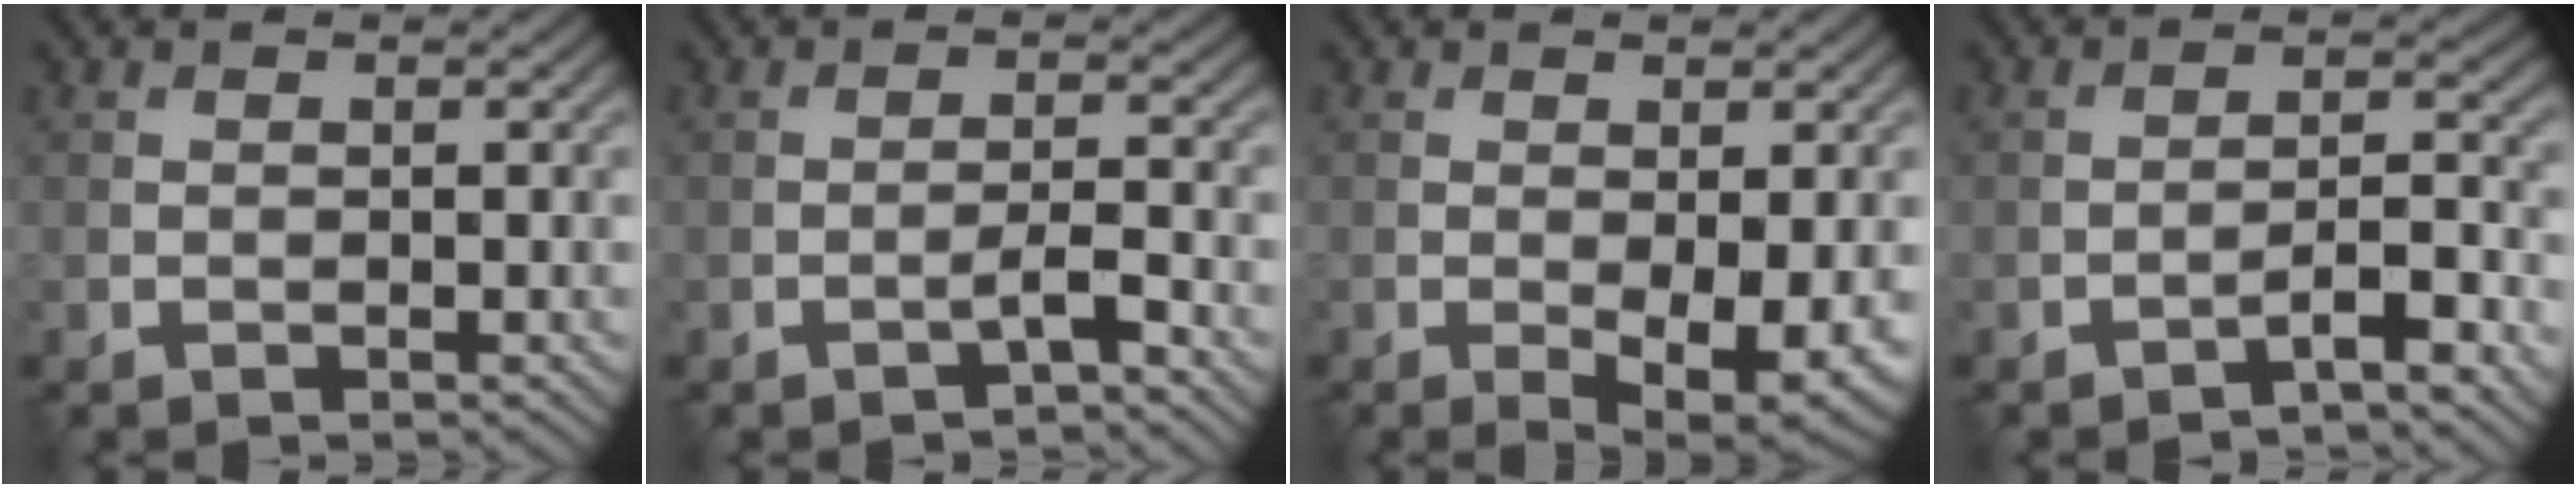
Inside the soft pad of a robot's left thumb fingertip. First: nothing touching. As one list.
[{"total": 2.3, "force": [-1.5, 0.2, 1.7], "torque": [-0.029, 0.012, -0.032]}, {"total": 5.6, "force": [-1.4, 2.1, 5.0], "torque": [-0.081, -0.018, -0.013]}, {"total": 3.9, "force": [-2.8, 0.5, 2.7], "torque": [-0.045, 0.015, -0.053]}]